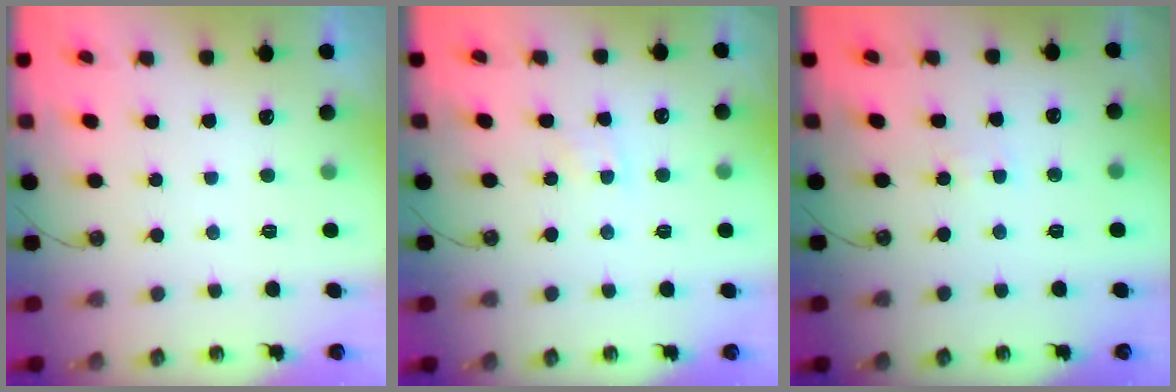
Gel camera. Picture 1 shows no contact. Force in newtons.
{"total": 4.2, "press": 4.1, "slide": 0.5}
{"total": 4.7, "press": 4.7, "slide": 0.4}